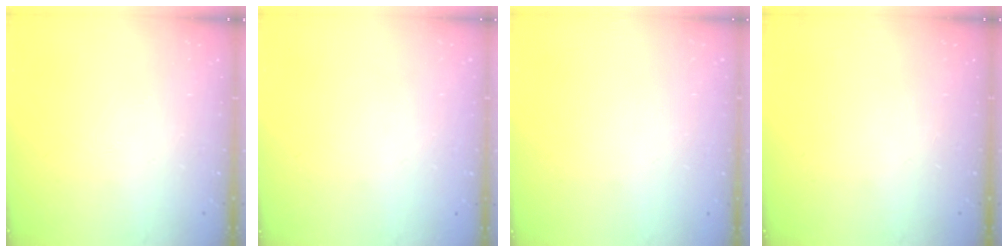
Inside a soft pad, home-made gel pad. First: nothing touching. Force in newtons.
{"total": 0.0}
{"total": 0.0}
{"total": 0.0}